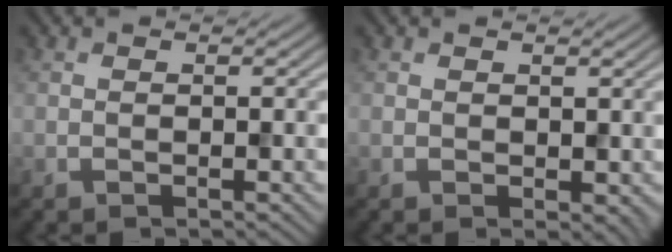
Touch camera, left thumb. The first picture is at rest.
{"total": 1.1, "force": [0.2, 0.8, 0.7], "torque": [-0.013, -0.008, 0.006]}